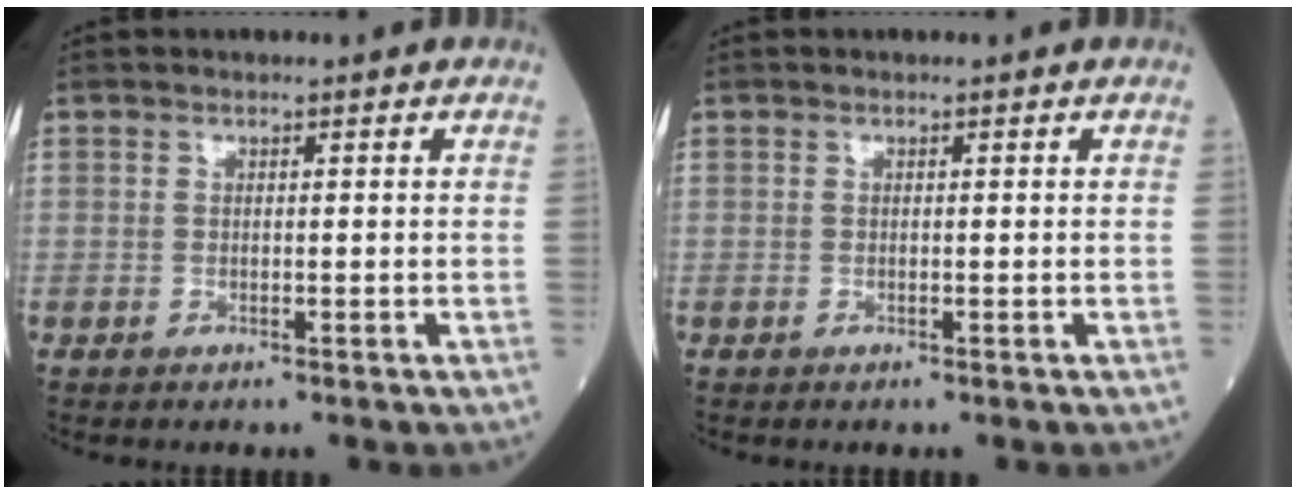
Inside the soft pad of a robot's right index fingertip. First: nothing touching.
{"total": 0.0}